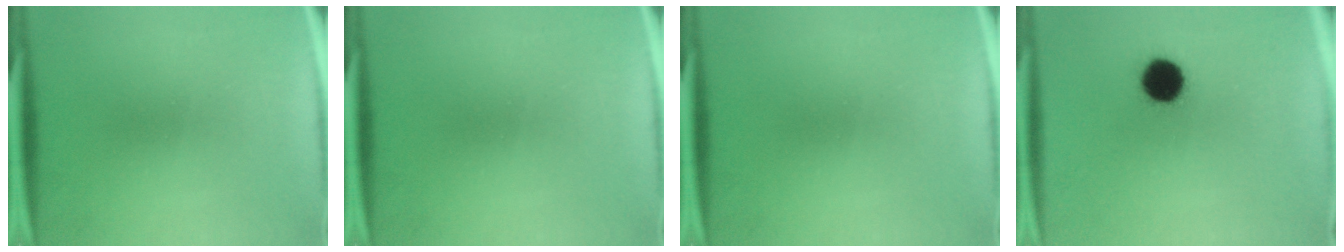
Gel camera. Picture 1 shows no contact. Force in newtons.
{"total": 0.0}
{"total": 0.0}
{"total": 10.5}